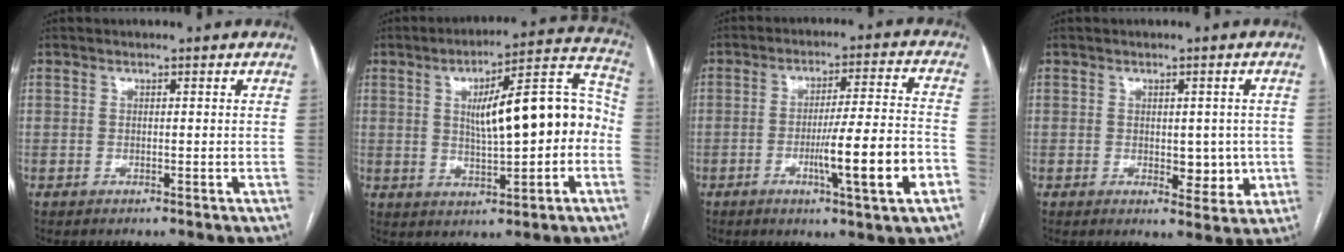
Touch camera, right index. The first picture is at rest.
{"total": 14.9, "force": [0.1, 3.8, 14.4], "torque": [-0.201, 0.044, 0.007]}
{"total": 12.4, "force": [-4.3, -0.2, 11.7], "torque": [-0.185, -0.007, -0.067]}
{"total": 5.1, "force": [-0.4, 2.8, 4.2], "torque": [-0.047, -0.002, 0.004]}